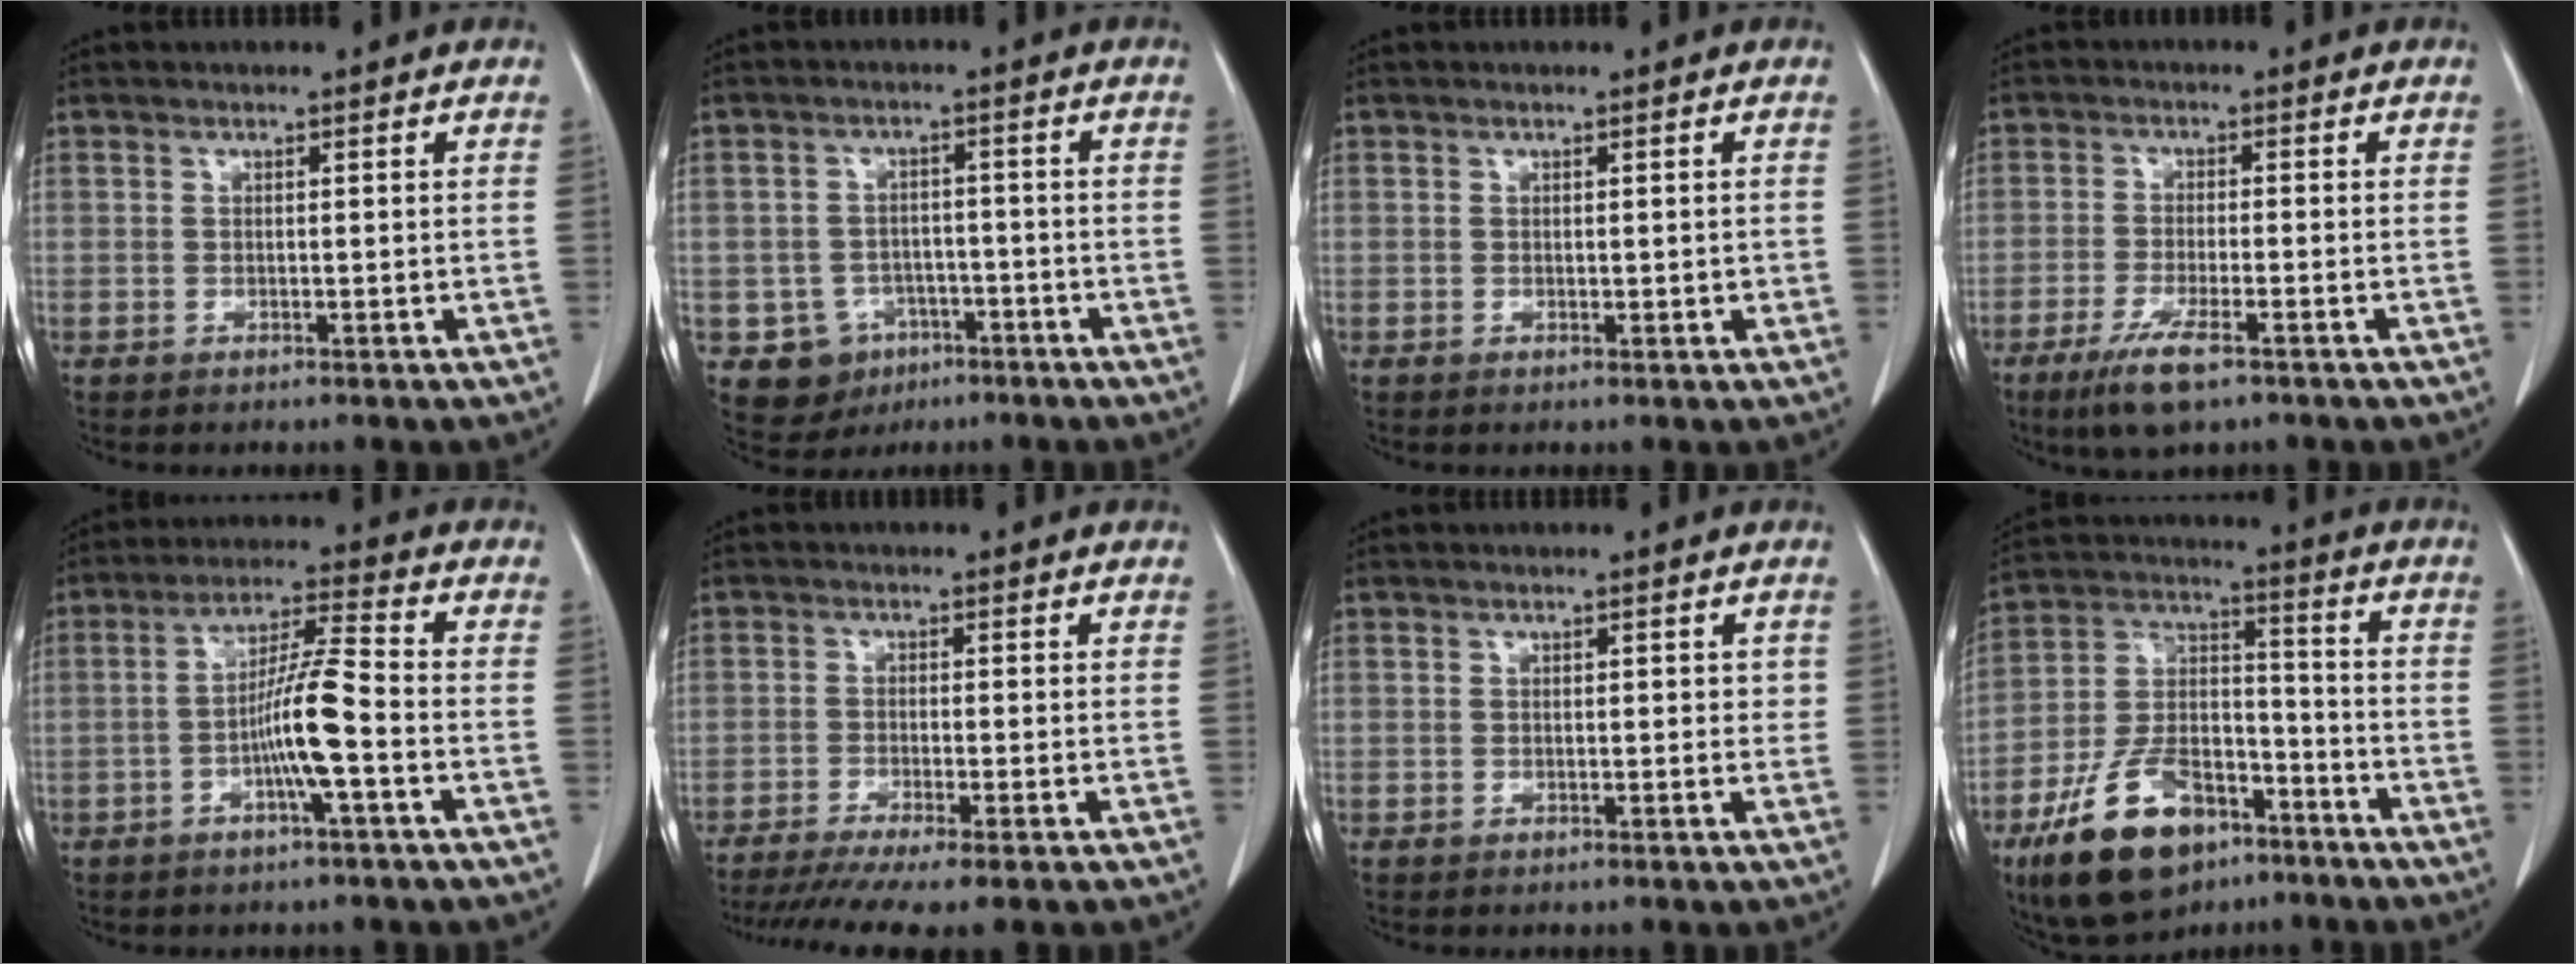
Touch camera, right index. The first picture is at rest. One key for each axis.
{"total": 6.5, "fx": -2.9, "fy": 5.8, "fz": 1.1, "tx": -0.017, "ty": 0.011, "tz": -0.034}
{"total": 1.3, "fx": 0.1, "fy": 0.6, "fz": 1.1, "tx": -0.018, "ty": -0.003, "tz": 0.006}
{"total": 6.7, "fx": -4.2, "fy": 1.0, "fz": 5.2, "tx": -0.104, "ty": -0.016, "tz": -0.073}
{"total": 8.4, "fx": -2.3, "fy": 0.0, "fz": 8.0, "tx": -0.153, "ty": 0.008, "tz": -0.045}
{"total": 9.5, "fx": -7.4, "fy": 0.0, "fz": 6.0, "tx": -0.088, "ty": -0.017, "tz": -0.117}
{"total": 1.4, "fx": 0.3, "fy": 0.9, "fz": 1.0, "tx": -0.010, "ty": 0.006, "tz": 0.004}
{"total": 16.7, "fx": -10.3, "fy": 8.3, "fz": 10.1, "tx": -0.206, "ty": 0.011, "tz": -0.180}